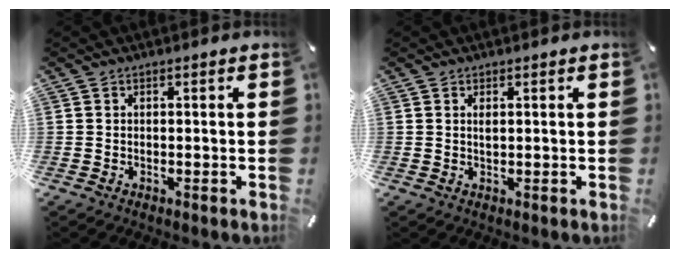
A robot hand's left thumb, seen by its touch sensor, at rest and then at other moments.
{"total": 1.3, "force": [0.4, 0.4, 1.1], "torque": [-0.023, 0.001, 0.005]}